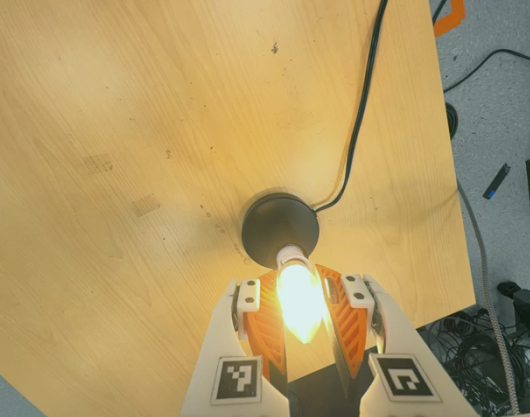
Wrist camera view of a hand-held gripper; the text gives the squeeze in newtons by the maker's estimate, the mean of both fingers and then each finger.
{"total": 16.9, "left": 16.2, "right": 17.7}